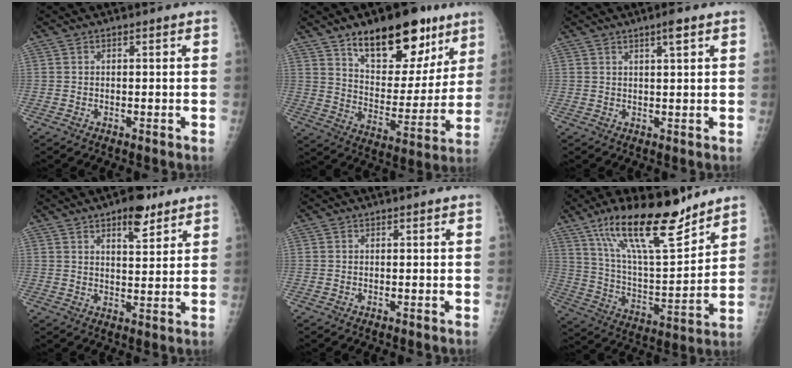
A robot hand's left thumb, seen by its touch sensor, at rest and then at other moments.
{"total": 21.2, "force": [13.1, 10.3, 13.2], "torque": [-0.139, -0.061, 0.208]}
{"total": 2.8, "force": [1.7, 0.3, 2.2], "torque": [-0.035, -0.008, 0.026]}
{"total": 7.3, "force": [4.6, 3.0, 4.8], "torque": [-0.051, -0.025, 0.065]}
{"total": 0.0}
{"total": 20.5, "force": [14.4, 5.8, 13.4], "torque": [-0.201, -0.076, 0.254]}